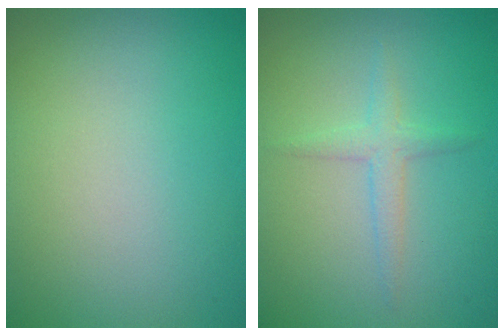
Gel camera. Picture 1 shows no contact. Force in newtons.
{"total": 1.6, "press": 1.6, "slide": 0.1}